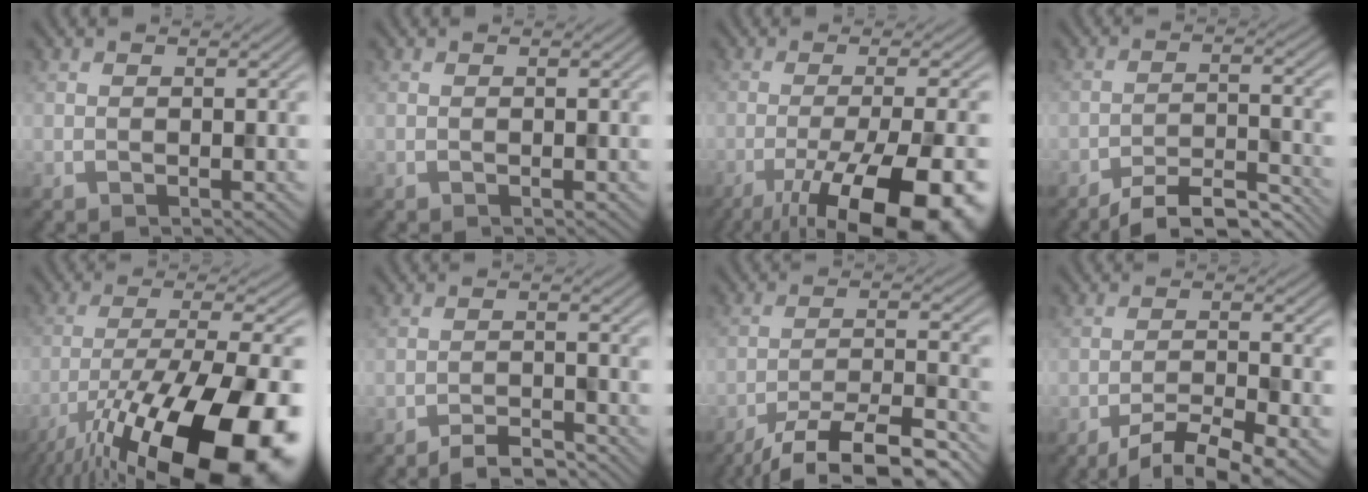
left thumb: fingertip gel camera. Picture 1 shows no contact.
{"total": 0.0}
{"total": 16.5, "force": [-8.7, 4.5, 13.2], "torque": [-0.177, -0.013, -0.126]}
{"total": 7.2, "force": [-6.2, 1.3, 3.5], "torque": [-0.062, -0.001, -0.098]}
{"total": 20.7, "force": [-12.0, 6.6, 15.5], "torque": [-0.255, -0.035, -0.189]}
{"total": 3.4, "force": [-3.0, 0.5, 1.4], "torque": [-0.021, 0.003, -0.056]}
{"total": 11.4, "force": [-8.8, 2.2, 6.8], "torque": [-0.118, -0.004, -0.144]}
{"total": 7.0, "force": [-4.7, 1.6, 4.9], "torque": [-0.086, -0.002, -0.078]}